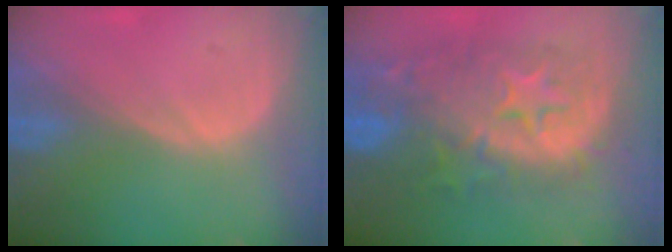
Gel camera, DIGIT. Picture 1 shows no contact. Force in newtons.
{"total": 12.0, "press": 11.9, "slide": 1.2}